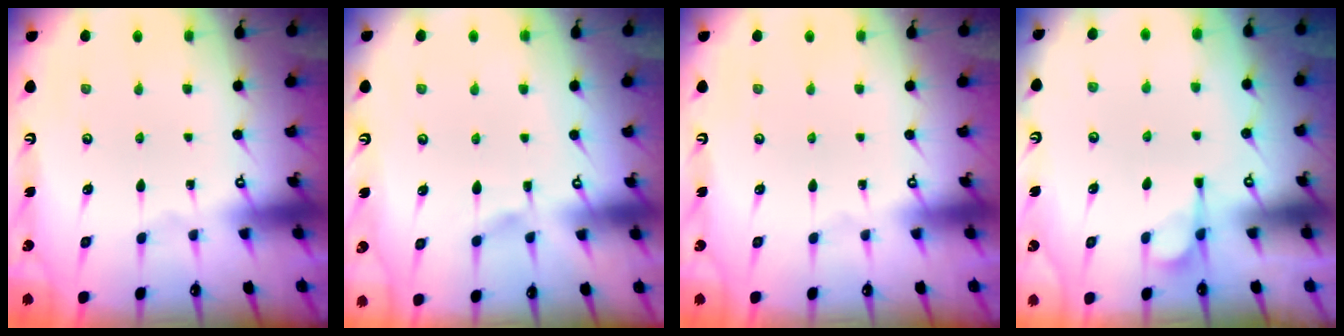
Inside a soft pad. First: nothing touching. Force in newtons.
{"total": 4.8, "press": 4.7, "slide": 0.5}
{"total": 0.0}
{"total": 2.1, "press": 1.9, "slide": 0.9}